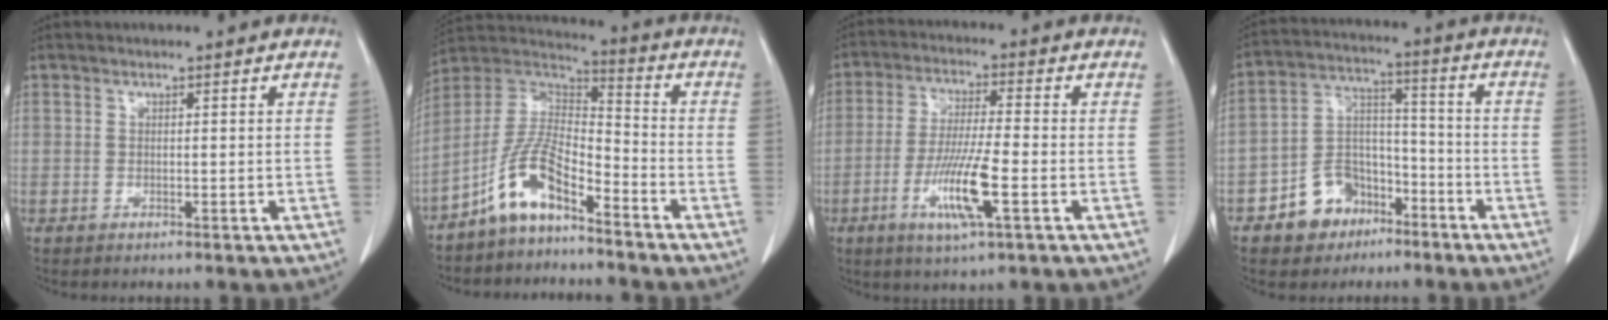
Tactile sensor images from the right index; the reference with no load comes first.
{"total": 9.8, "force": [-6.7, 2.8, 6.5], "torque": [-0.146, 0.021, -0.132]}
{"total": 9.9, "force": [-3.5, 0.5, 9.2], "torque": [-0.181, -0.014, -0.066]}
{"total": 9.7, "force": [-5.8, 7.0, 3.5], "torque": [-0.067, 0.027, -0.096]}